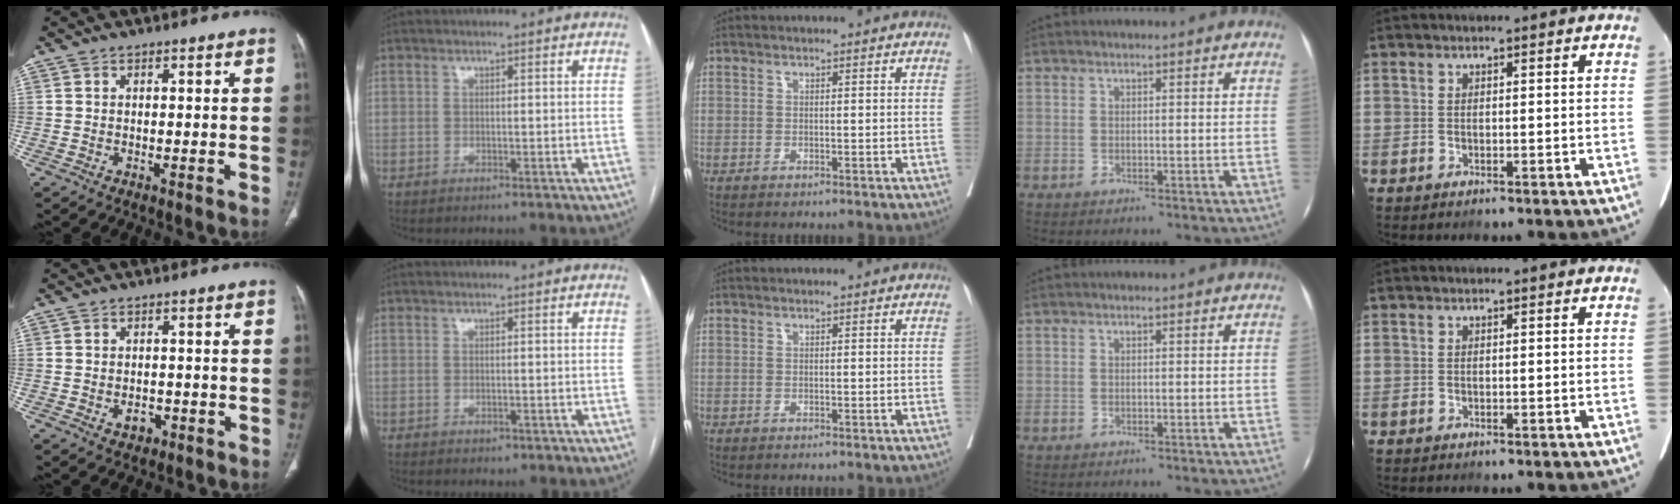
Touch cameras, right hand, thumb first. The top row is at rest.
{"thumb": {"total": 2.5, "force": [-0.9, 1.9, 1.4], "torque": [-0.012, 0.004, -0.007]}, "index": {"total": 1.0, "force": [-0.6, 0.5, 0.6], "torque": [-0.011, -0.001, -0.003]}}